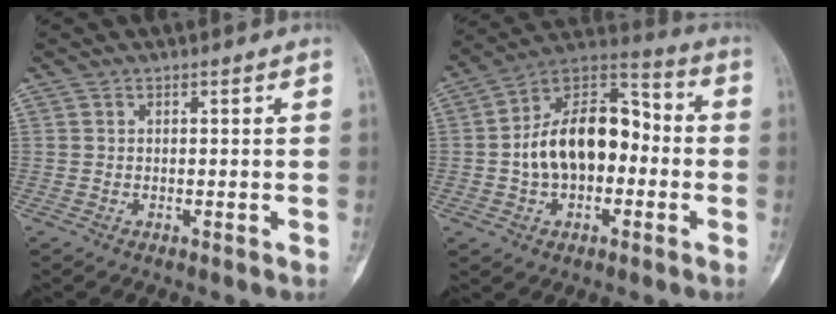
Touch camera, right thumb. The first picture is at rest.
{"total": 17.6, "force": [-1.3, 11.2, 13.5], "torque": [-0.194, 0.047, -0.030]}